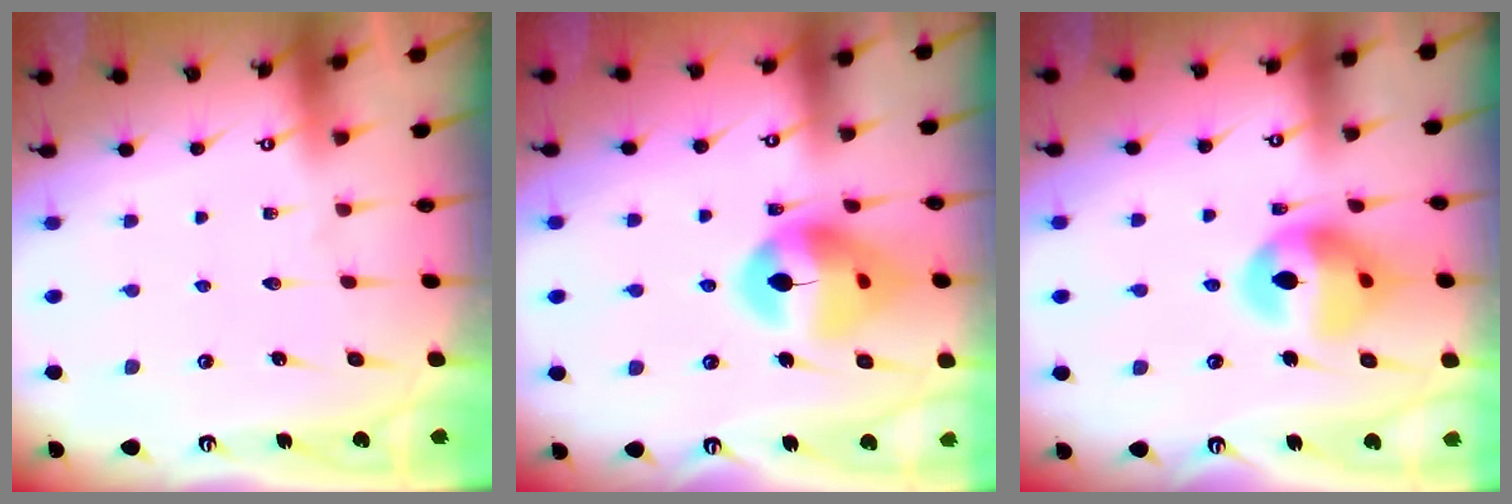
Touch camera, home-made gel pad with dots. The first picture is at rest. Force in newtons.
{"total": 15.1, "press": 14.9, "slide": 1.9}
{"total": 14.8, "press": 14.0, "slide": 4.8}